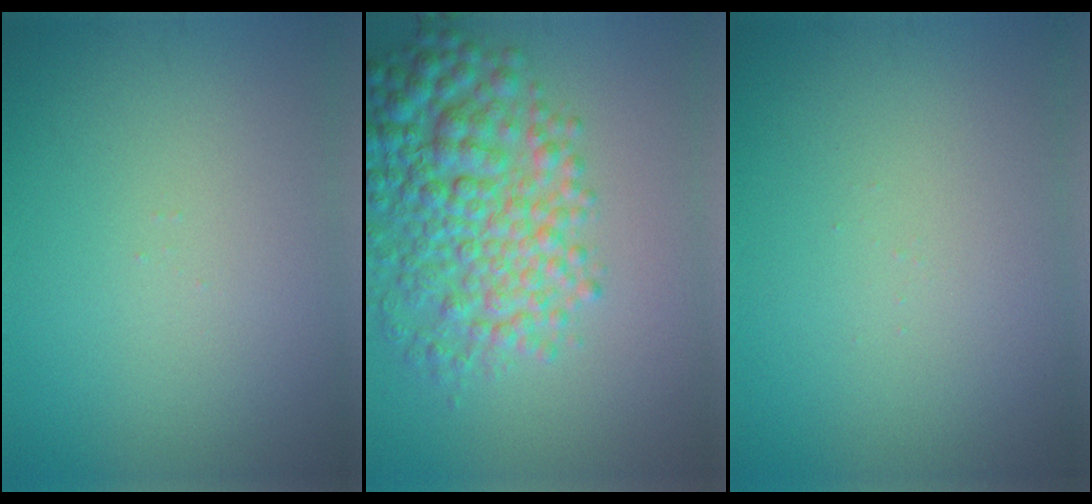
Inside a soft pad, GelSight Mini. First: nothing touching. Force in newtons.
{"total": 7.7, "press": 7.7, "slide": 0.2}
{"total": 0.0}